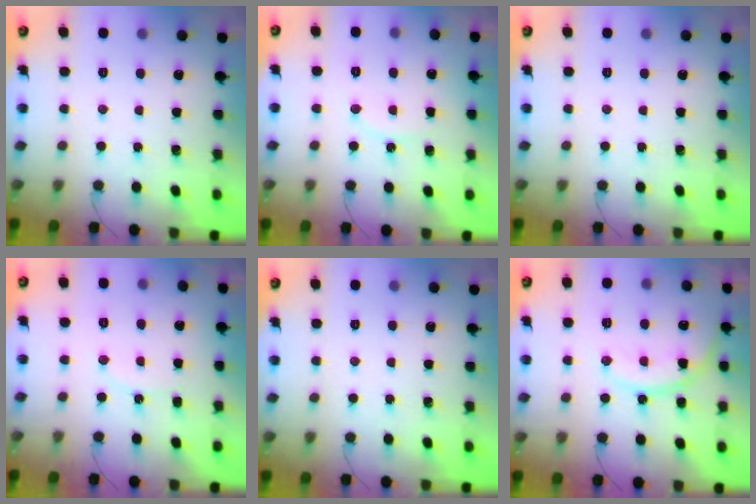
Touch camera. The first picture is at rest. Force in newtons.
{"total": 5.9, "press": 5.9, "slide": 0.8}
{"total": 0.0}
{"total": 6.4, "press": 6.4, "slide": 0.2}
{"total": 0.0}
{"total": 13.6, "press": 13.5, "slide": 1.3}